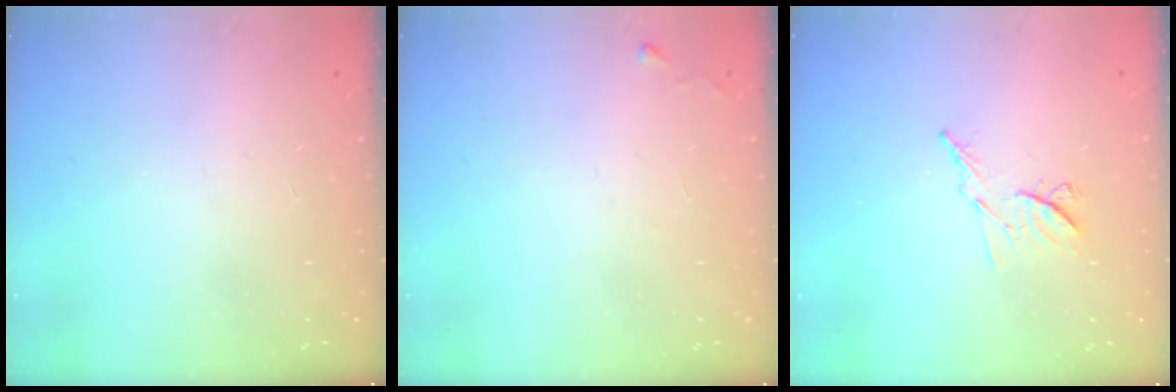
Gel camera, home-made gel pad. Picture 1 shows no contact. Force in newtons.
{"total": 3.3, "press": 3.3, "slide": 0.5}
{"total": 7.6, "press": 7.5, "slide": 1.1}